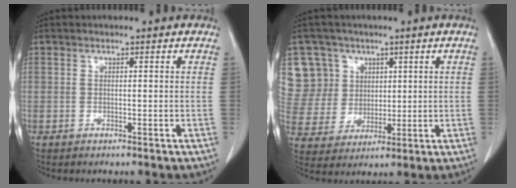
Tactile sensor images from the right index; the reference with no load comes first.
{"total": 10.1, "force": [4.4, 9.1, 0.5], "torque": [-0.022, 0.032, 0.101]}